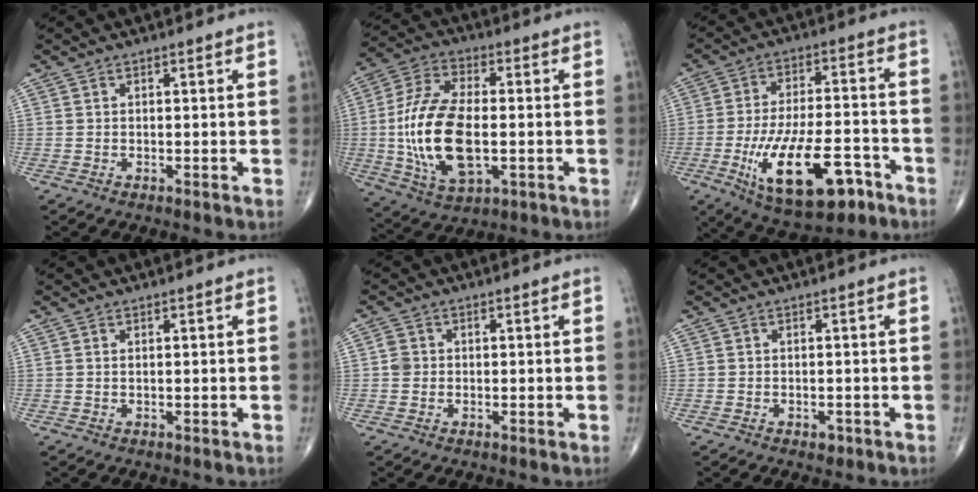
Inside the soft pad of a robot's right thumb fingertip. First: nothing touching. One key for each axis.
{"total": 18.4, "fx": -1.9, "fy": 9.1, "fz": 15.9, "tx": -0.320, "ty": 0.006, "tz": -0.028}
{"total": 18.4, "fx": -7.8, "fy": 7.7, "fz": 14.7, "tx": -0.243, "ty": 0.028, "tz": -0.114}
{"total": 0.0}
{"total": 2.1, "fx": 0.0, "fy": 1.9, "fz": 0.8, "tx": -0.006, "ty": 0.005, "tz": -0.003}
{"total": 1.1, "fx": -0.6, "fy": 0.7, "fz": 0.6, "tx": -0.008, "ty": 0.004, "tz": -0.006}